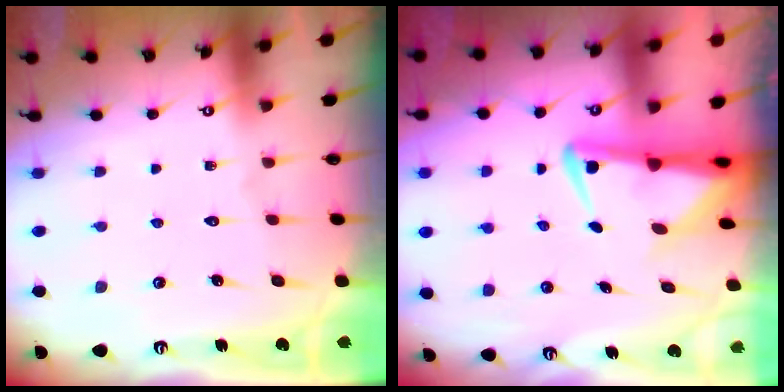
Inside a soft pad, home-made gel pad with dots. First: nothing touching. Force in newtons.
{"total": 4.8, "press": 4.7, "slide": 0.9}